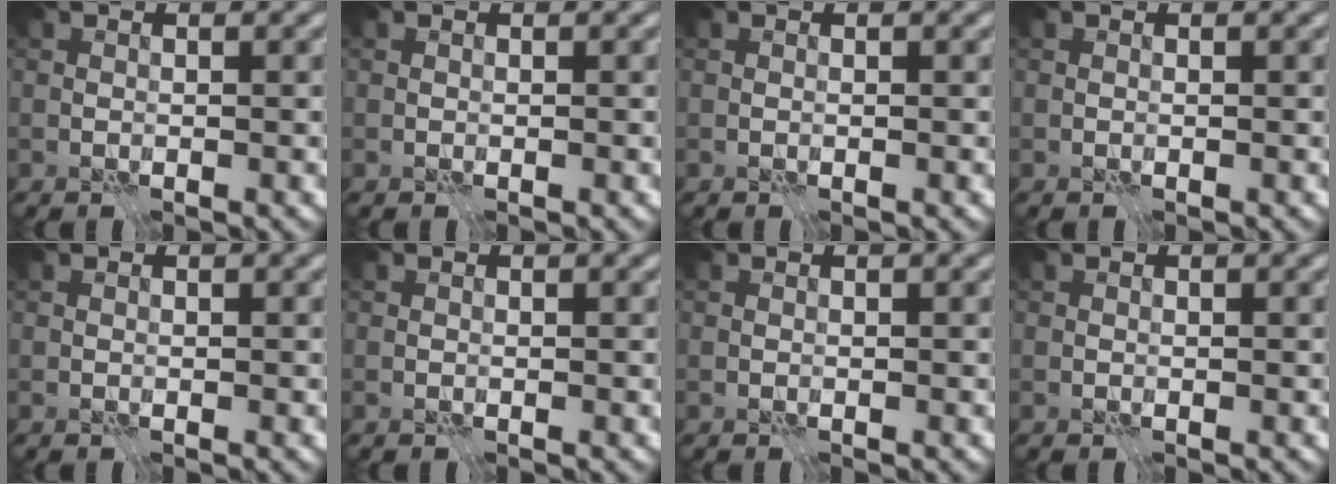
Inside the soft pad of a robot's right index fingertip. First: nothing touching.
{"total": 0.0}
{"total": 0.0}
{"total": 0.0}
{"total": 0.0}
{"total": 0.0}
{"total": 0.0}
{"total": 0.0}